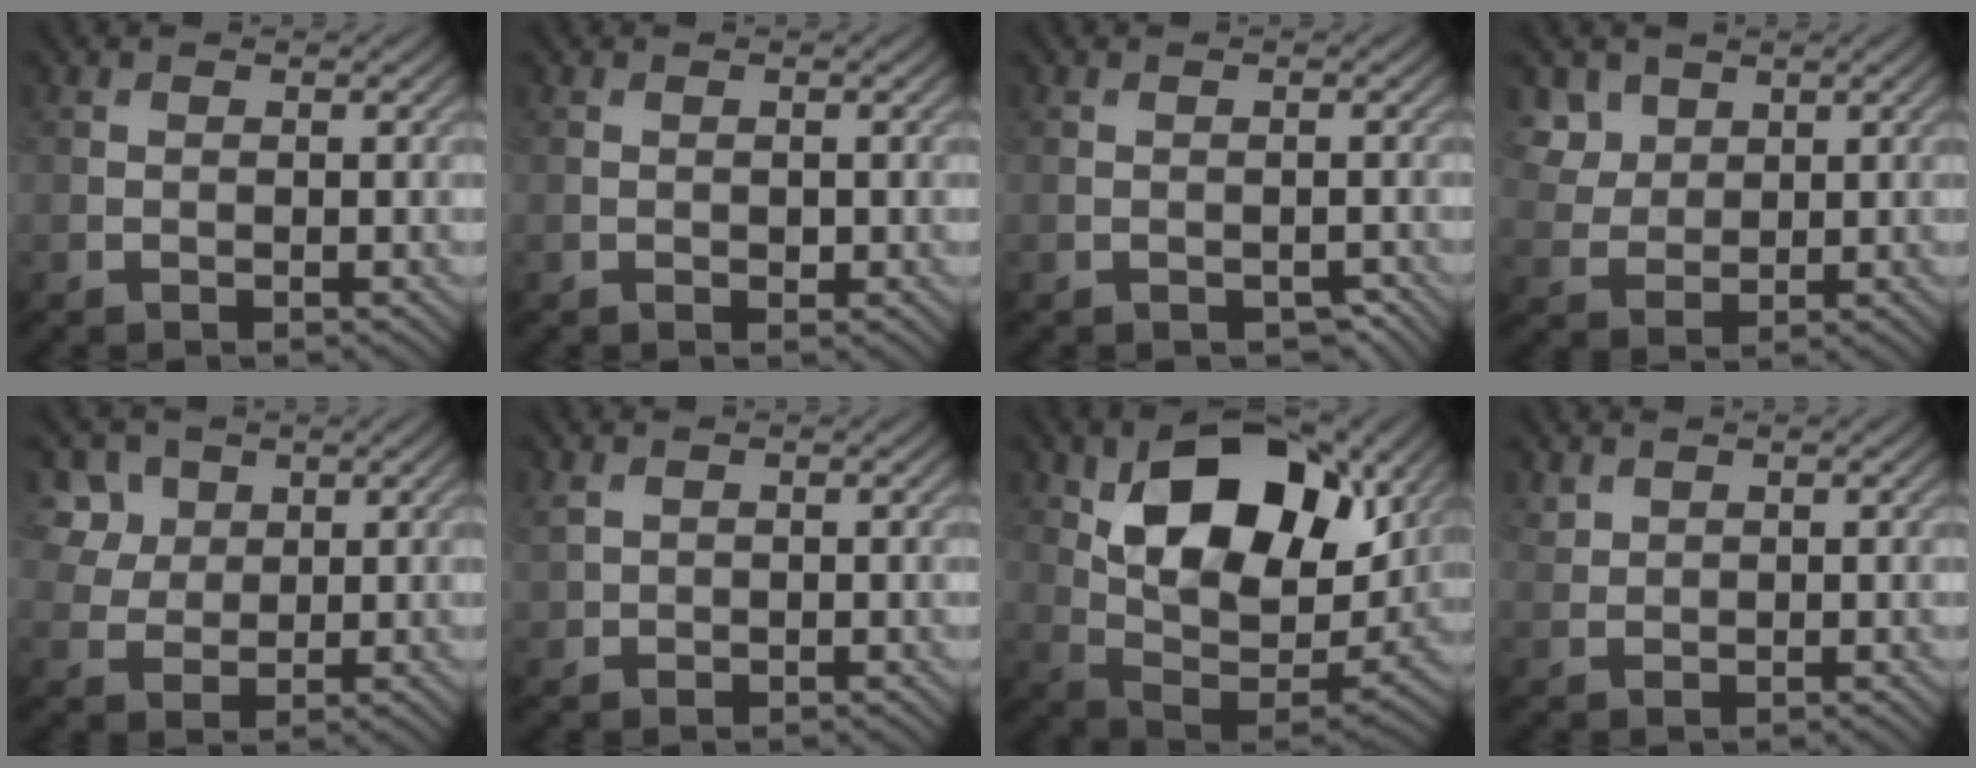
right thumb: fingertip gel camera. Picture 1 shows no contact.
{"total": 0.7, "force": [-0.1, 0.4, 0.5], "torque": [-0.006, -0.003, -0.001]}
{"total": 1.4, "force": [-0.8, 0.9, 0.8], "torque": [-0.015, -0.007, -0.008]}
{"total": 4.5, "force": [2.4, 3.3, 1.8], "torque": [-0.060, -0.004, 0.050]}
{"total": 5.2, "force": [2.5, 4.1, 2.1], "torque": [-0.074, -0.007, 0.056]}
{"total": 1.8, "force": [1.0, 1.3, 0.7], "torque": [-0.023, -0.001, 0.022]}
{"total": 17.3, "force": [6.9, 9.7, 12.6], "torque": [-0.231, 0.008, 0.121]}
{"total": 1.3, "force": [1.1, 0.6, 0.3], "torque": [-0.011, 0.001, 0.027]}